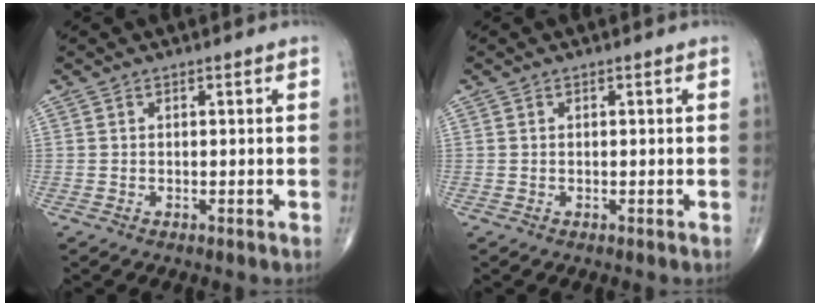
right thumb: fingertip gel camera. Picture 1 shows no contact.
{"total": 0.0}